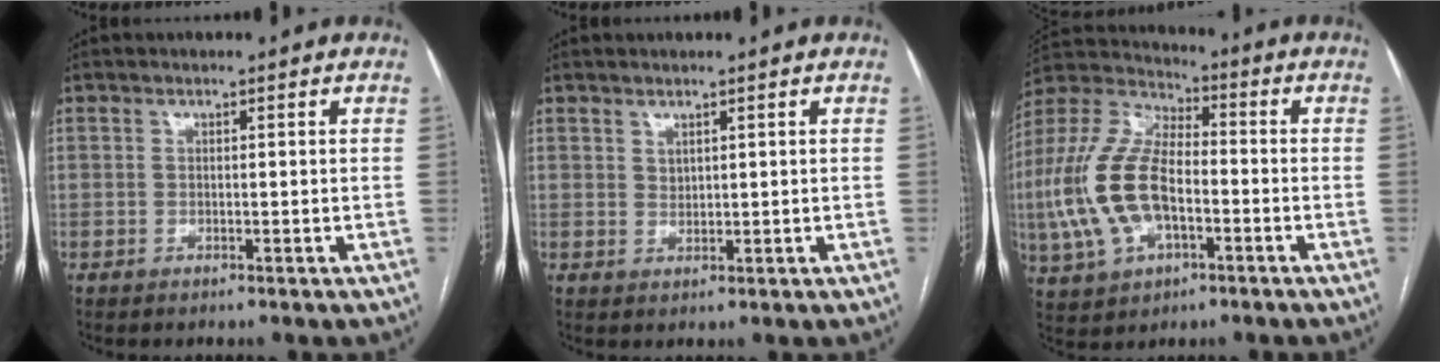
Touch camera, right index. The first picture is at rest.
{"total": 1.0, "force": [0.8, 0.5, 0.3], "torque": [-0.001, -0.005, 0.016]}
{"total": 15.9, "force": [-3.4, 8.0, 13.2], "torque": [-0.310, 0.014, -0.062]}